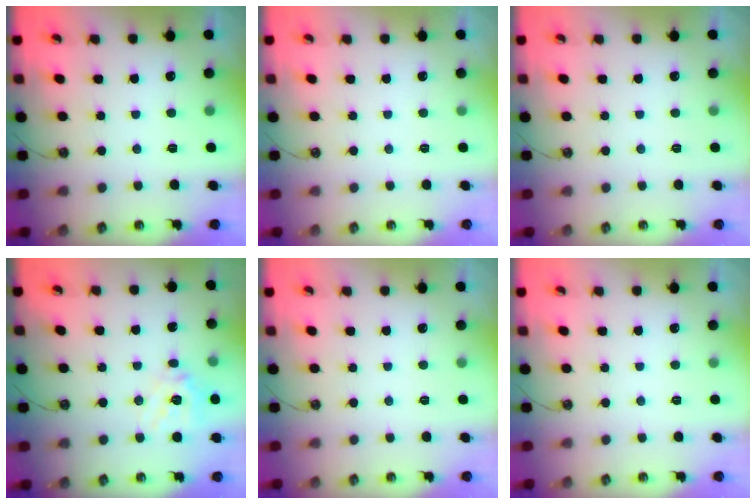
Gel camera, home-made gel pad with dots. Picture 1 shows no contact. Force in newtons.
{"total": 0.0}
{"total": 0.0}
{"total": 14.4, "press": 14.2, "slide": 2.2}
{"total": 0.0}
{"total": 0.0}